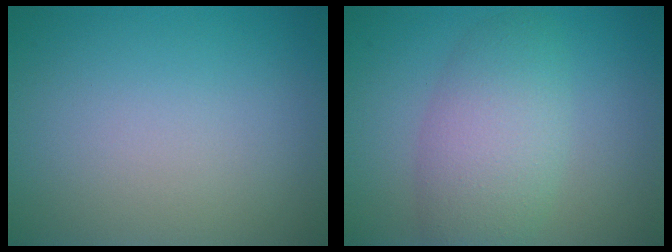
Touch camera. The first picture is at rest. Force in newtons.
{"total": 5.4, "press": 5.4, "slide": 0.4}